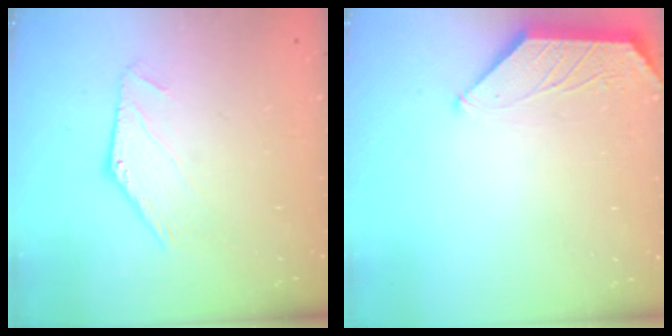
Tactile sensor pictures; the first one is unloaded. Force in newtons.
{"total": 0.8, "press": 0.7, "slide": 0.1}